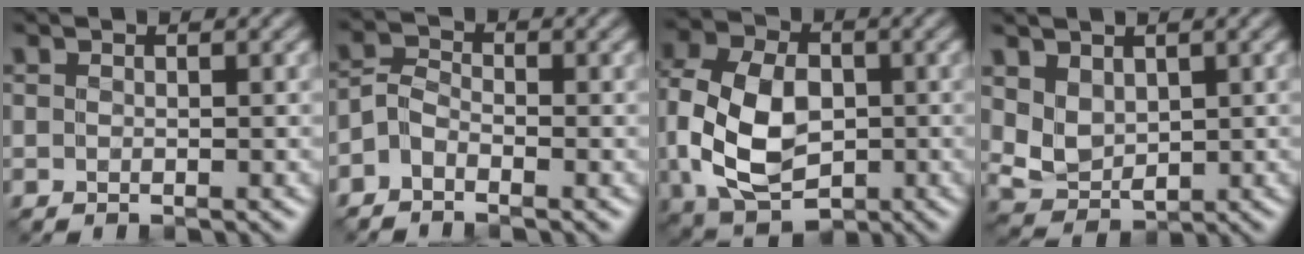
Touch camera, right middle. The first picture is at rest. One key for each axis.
{"total": 2.1, "fx": -1.4, "fy": 1.1, "fz": 1.2, "tx": -0.024, "ty": 0.005, "tz": -0.036}
{"total": 10.5, "fx": -1.3, "fy": 7.2, "fz": 7.5, "tx": -0.175, "ty": -0.007, "tz": -0.032}
{"total": 3.5, "fx": 1.1, "fy": 2.5, "fz": 2.1, "tx": -0.054, "ty": -0.010, "tz": 0.028}